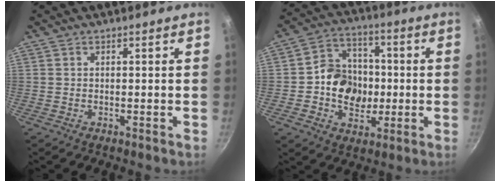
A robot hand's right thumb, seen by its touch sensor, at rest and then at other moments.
{"total": 12.3, "force": [-0.8, 10.4, 6.6], "torque": [-0.072, 0.013, -0.026]}